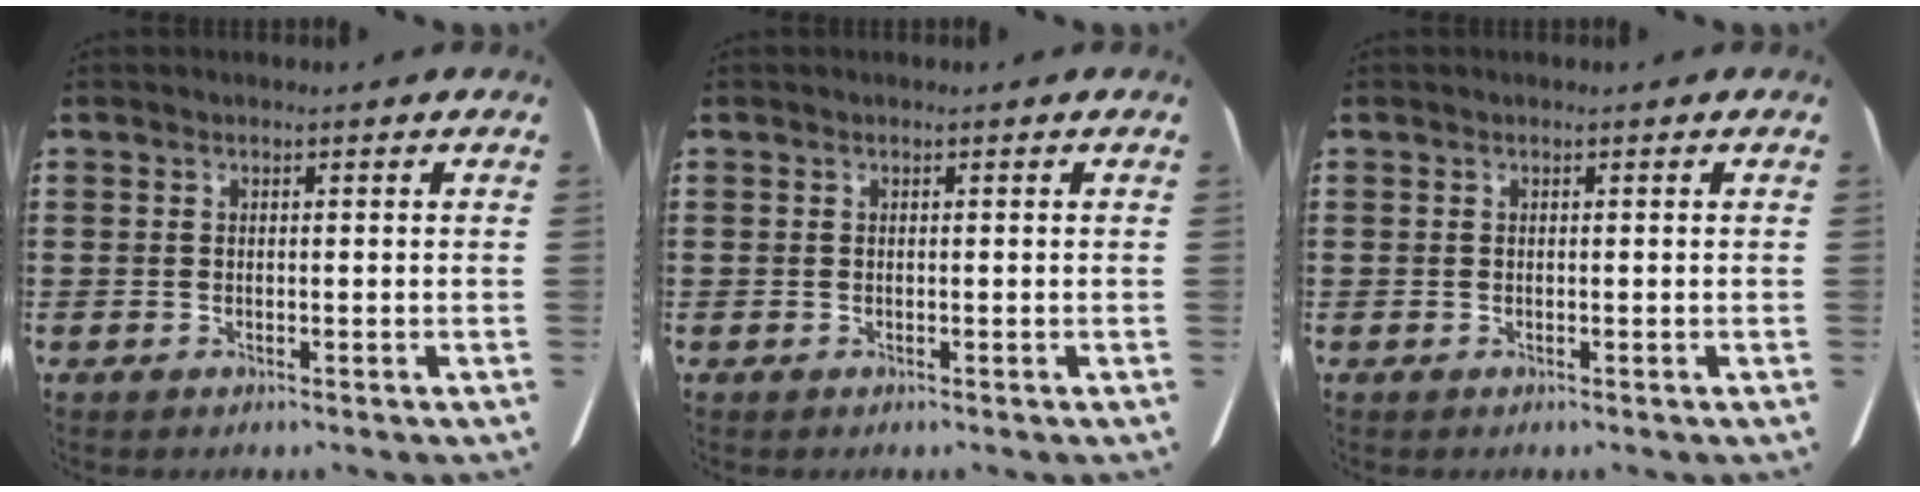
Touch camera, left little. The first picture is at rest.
{"total": 0.0}
{"total": 0.0}